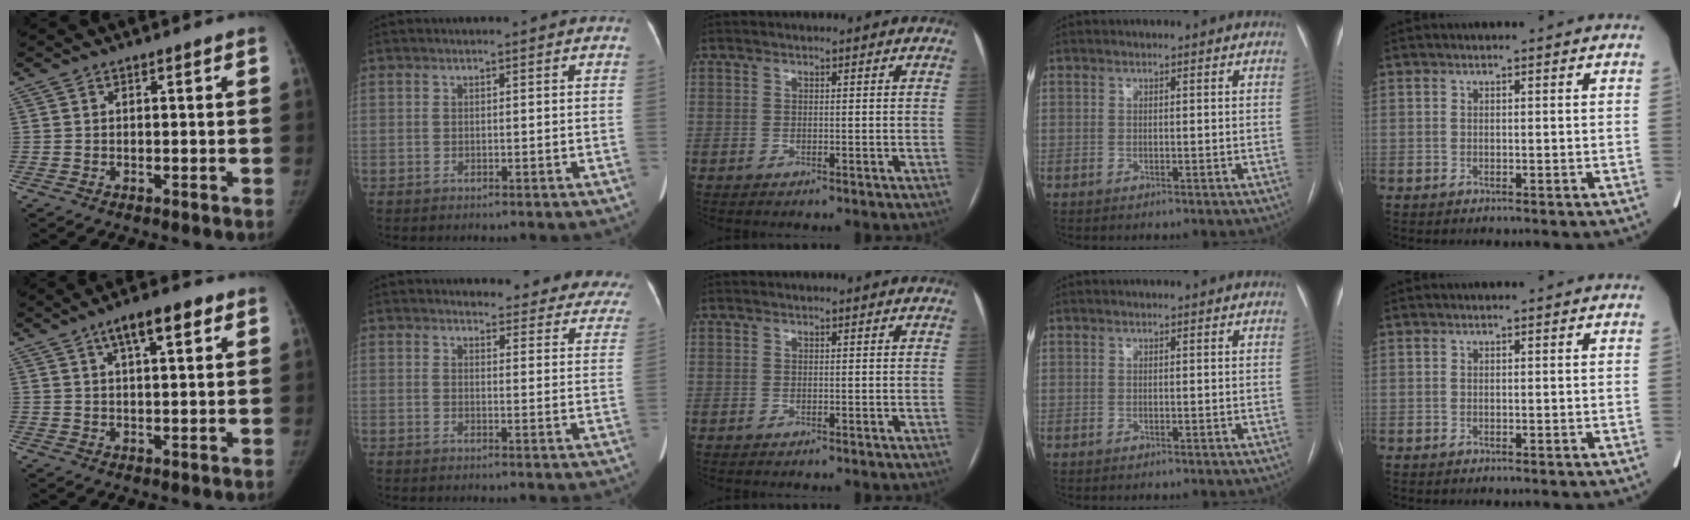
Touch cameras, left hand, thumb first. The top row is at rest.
{"thumb": {"total": 7.4, "force": [3.7, 2.5, 5.9], "torque": [-0.080, 0.000, 0.055]}, "index": {"total": 18.6, "force": [17.8, 4.5, 3.4], "torque": [0.000, -0.069, 0.171]}}